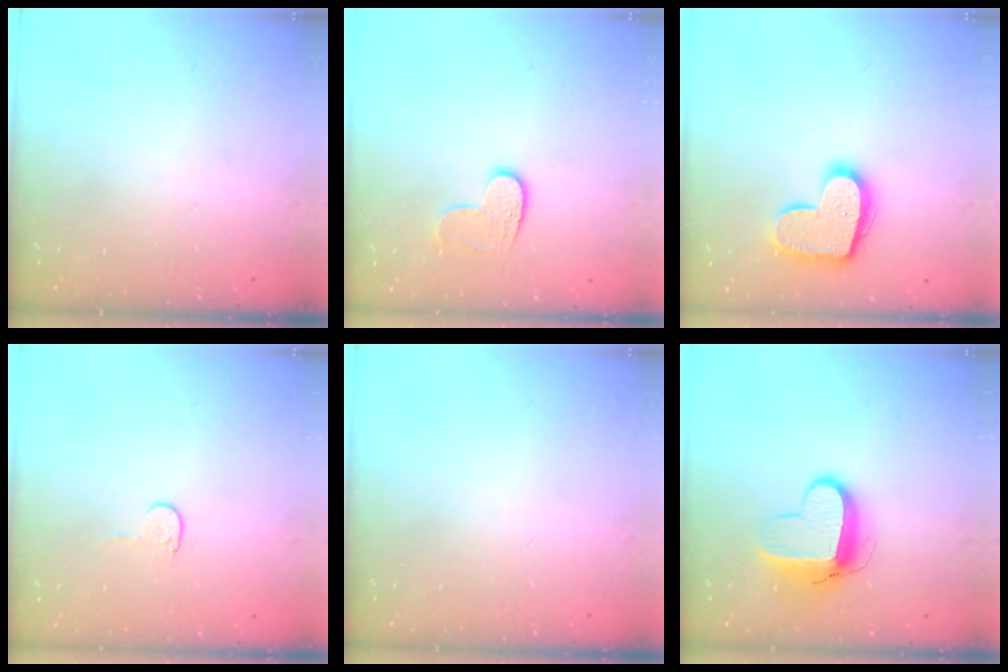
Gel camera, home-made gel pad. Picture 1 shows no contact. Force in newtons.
{"total": 7.0, "press": 7.0, "slide": 0.2}
{"total": 14.5, "press": 14.5, "slide": 0.7}
{"total": 4.0, "press": 4.0, "slide": 0.3}
{"total": 0.0}
{"total": 10.3, "press": 10.3, "slide": 1.2}